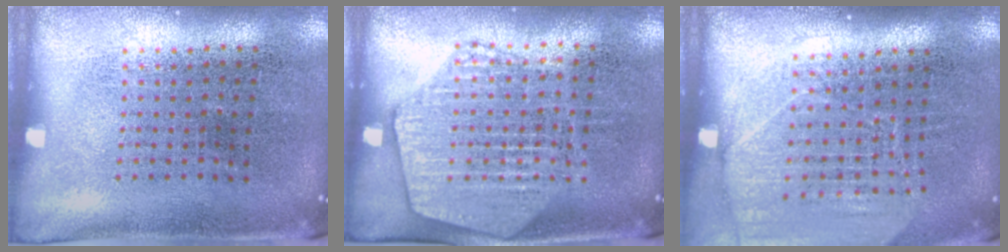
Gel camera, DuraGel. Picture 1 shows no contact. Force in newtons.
{"total": 1.9, "press": 1.8, "slide": 0.5}
{"total": 1.7, "press": 1.5, "slide": 0.8}